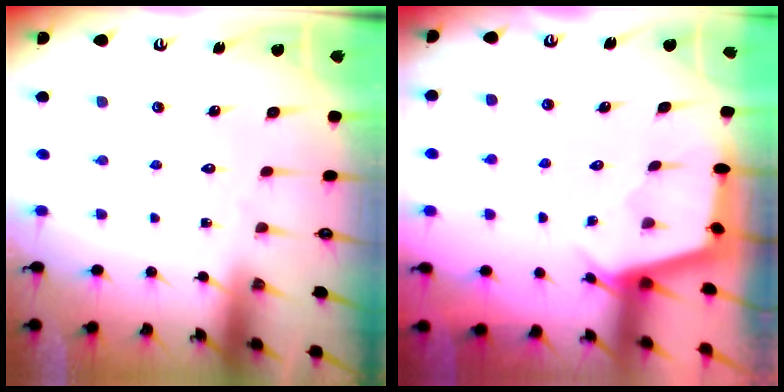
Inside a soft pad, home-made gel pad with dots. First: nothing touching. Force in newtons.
{"total": 2.7, "press": 2.7, "slide": 0.3}